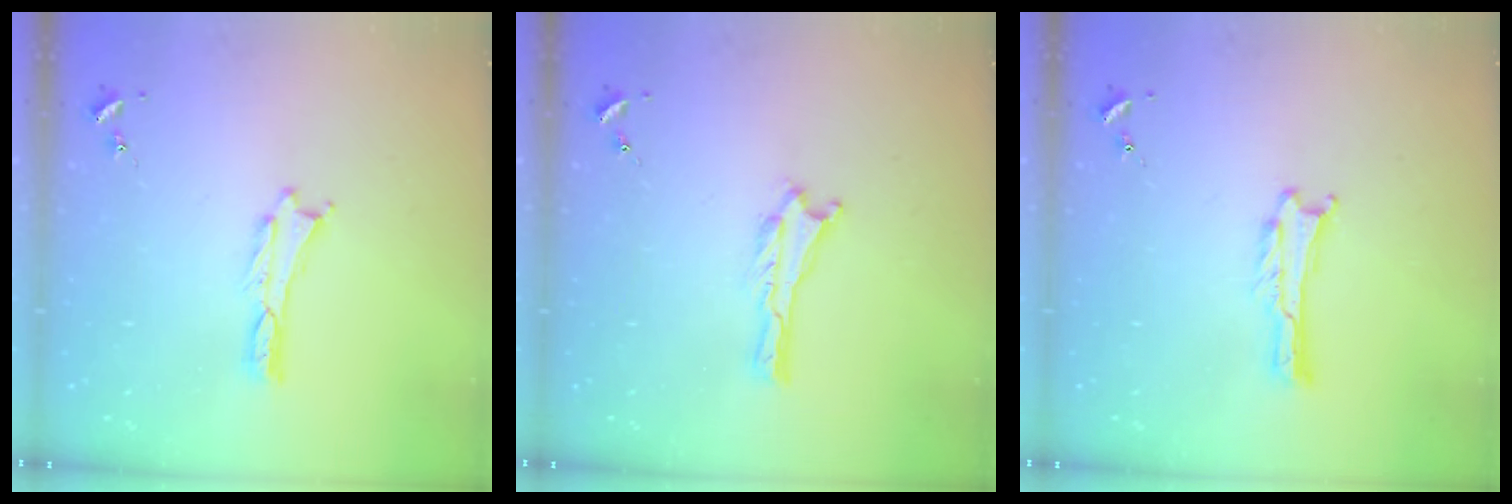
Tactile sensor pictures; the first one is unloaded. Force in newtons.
{"total": 0.0}
{"total": 0.0}